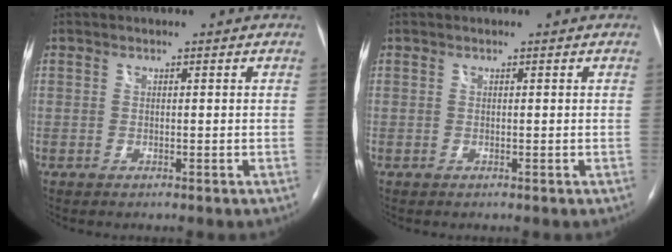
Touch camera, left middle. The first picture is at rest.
{"total": 0.0}